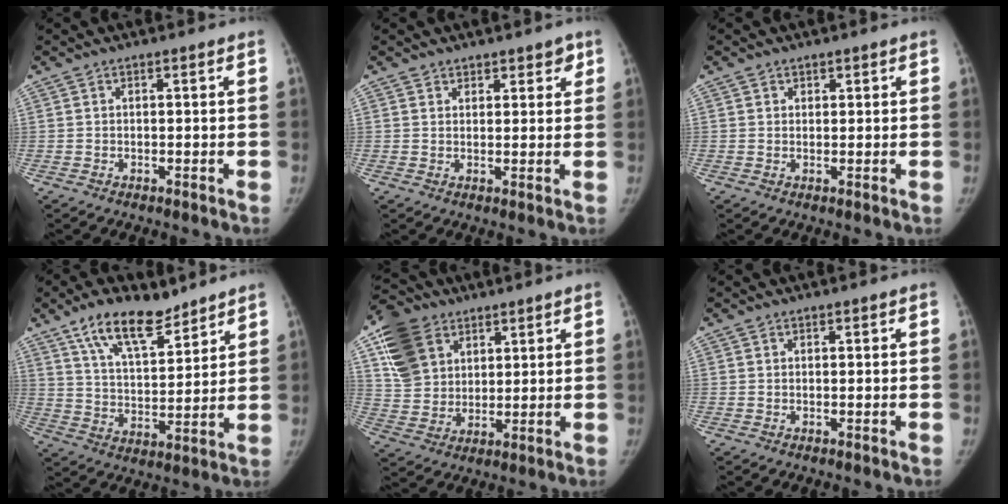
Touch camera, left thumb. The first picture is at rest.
{"total": 3.2, "force": [2.3, 2.1, 0.7], "torque": [0.028, -0.011, 0.028]}
{"total": 1.4, "force": [0.8, 1.1, 0.0], "torque": [0.020, -0.003, 0.006]}
{"total": 13.6, "force": [9.5, 5.7, 7.8], "torque": [-0.108, -0.053, 0.172]}
{"total": 13.3, "force": [6.3, 10.0, 6.1], "torque": [-0.098, -0.011, 0.121]}
{"total": 0.0}